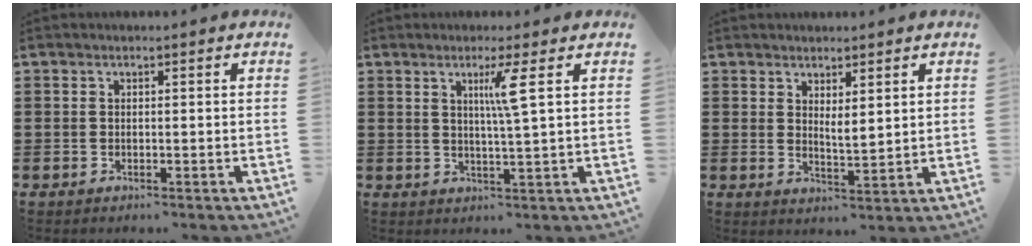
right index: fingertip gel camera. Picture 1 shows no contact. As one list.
[{"total": 4.3, "force": [1.5, -0.8, 3.9], "torque": [-0.079, -0.008, 0.020]}, {"total": 2.2, "force": [1.9, 0.5, 1.2], "torque": [-0.020, 0.000, 0.032]}]